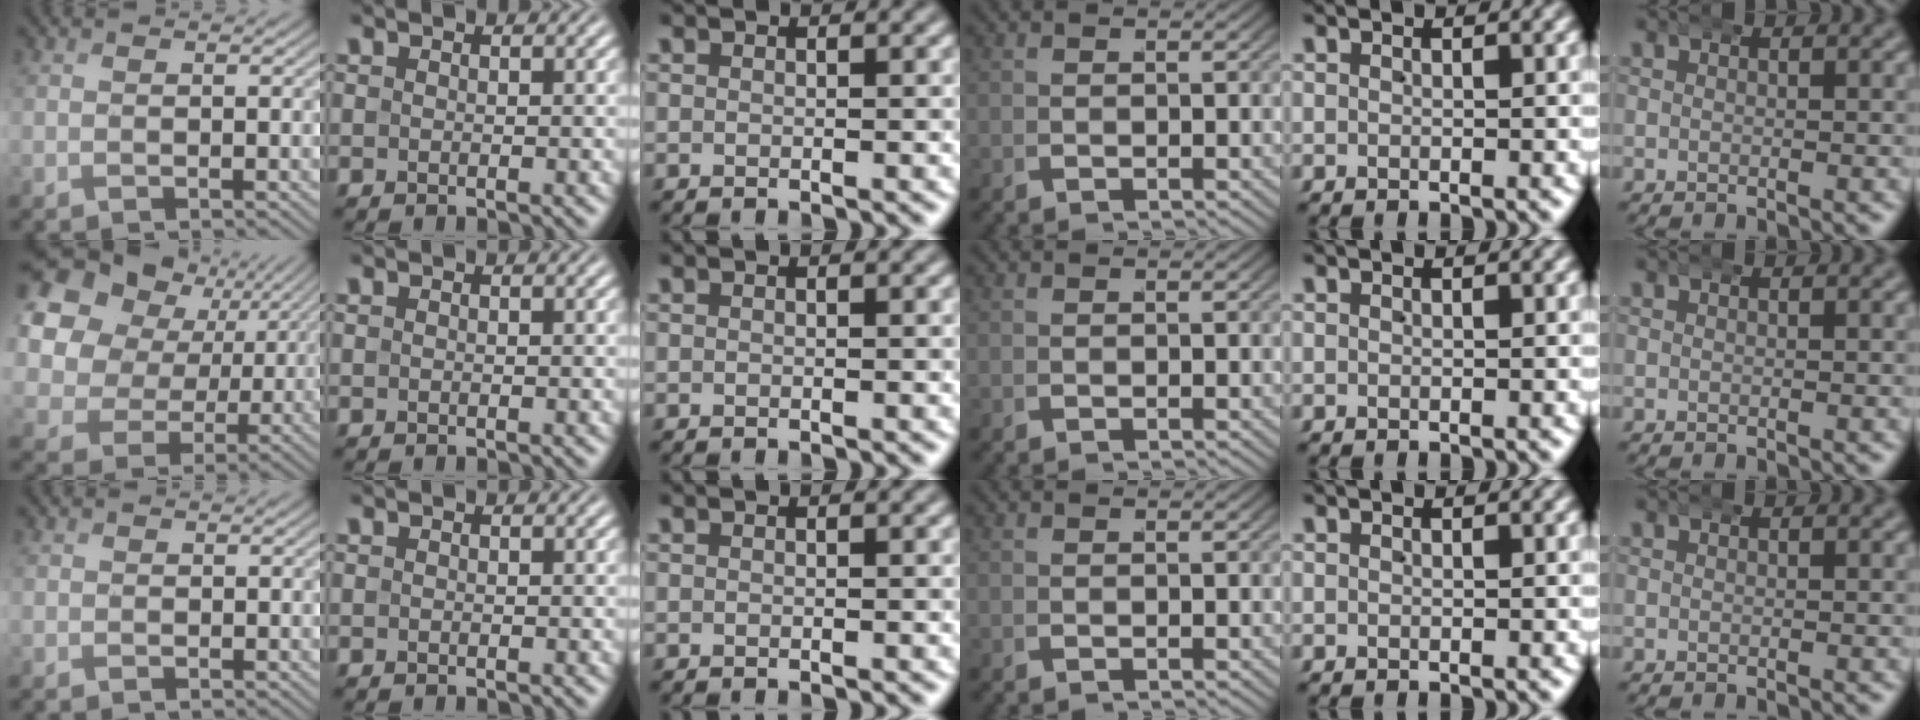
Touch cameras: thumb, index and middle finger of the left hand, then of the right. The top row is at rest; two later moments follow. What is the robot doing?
{"motion": "wrap", "object": "aluminum foil"}